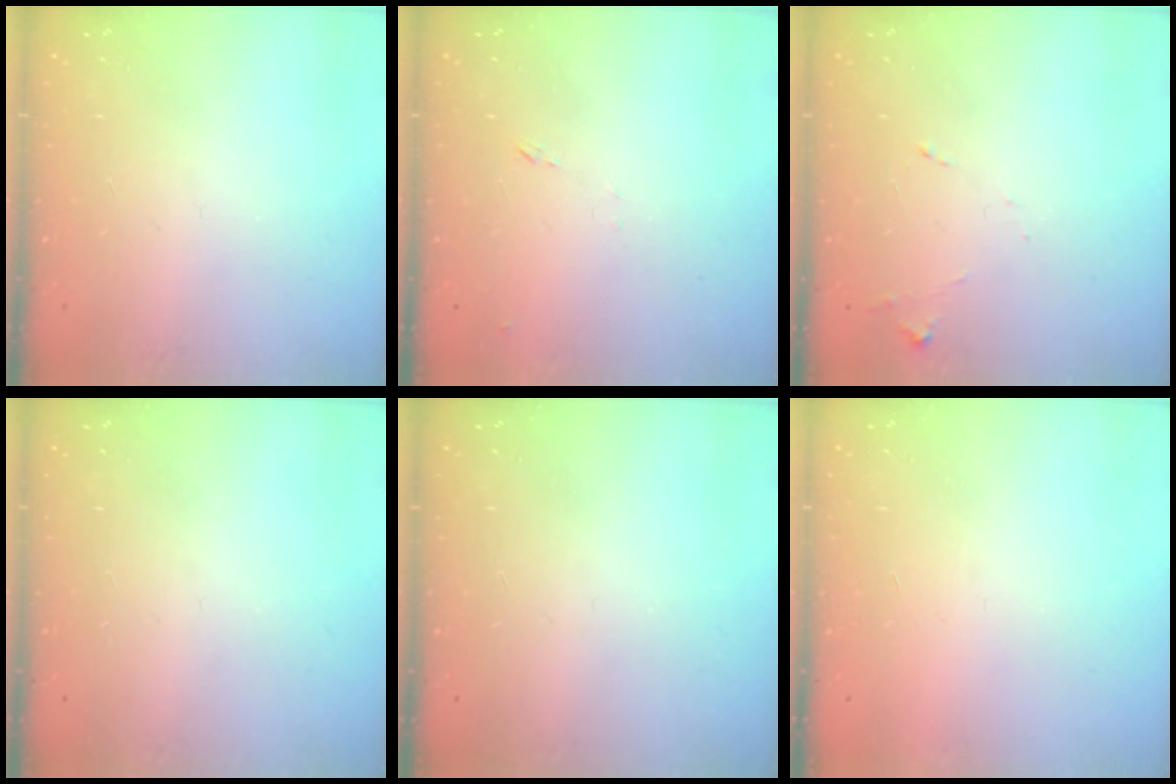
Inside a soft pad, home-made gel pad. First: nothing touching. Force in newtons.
{"total": 7.2, "press": 7.1, "slide": 0.6}
{"total": 7.6, "press": 7.6, "slide": 0.6}
{"total": 0.0}
{"total": 0.0}
{"total": 1.7, "press": 1.7, "slide": 0.1}